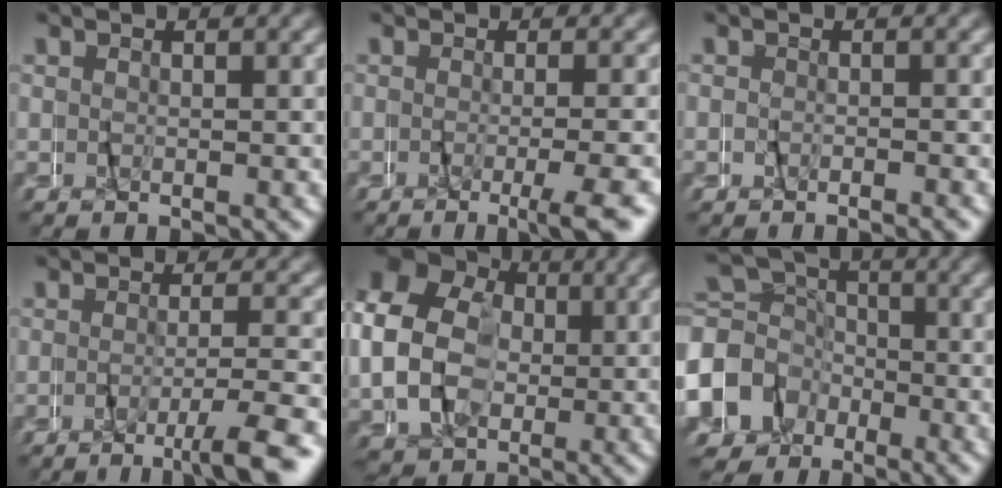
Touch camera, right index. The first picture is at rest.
{"total": 3.7, "force": [-2.7, -0.7, 2.5], "torque": [-0.029, -0.003, -0.043]}
{"total": 1.2, "force": [-0.9, -0.5, -0.5], "torque": [0.008, 0.004, -0.022]}
{"total": 4.6, "force": [-3.4, -0.5, 3.0], "torque": [-0.044, -0.003, -0.058]}
{"total": 11.3, "force": [2.1, 9.8, 5.1], "torque": [-0.119, 0.004, 0.023]}
{"total": 11.0, "force": [-2.8, 10.0, 3.5], "torque": [-0.084, -0.034, -0.057]}